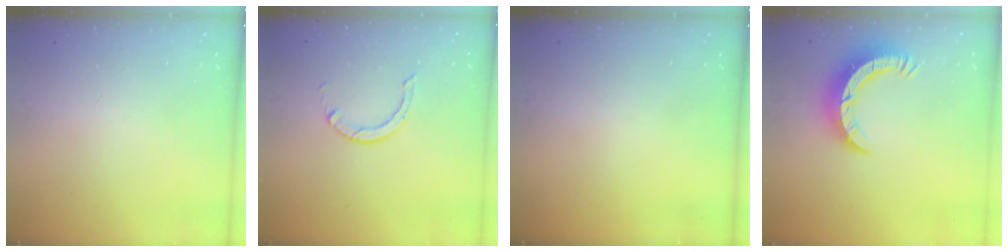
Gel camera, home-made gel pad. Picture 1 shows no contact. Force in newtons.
{"total": 3.2, "press": 3.2, "slide": 0.4}
{"total": 0.0}
{"total": 7.8, "press": 7.8, "slide": 0.8}